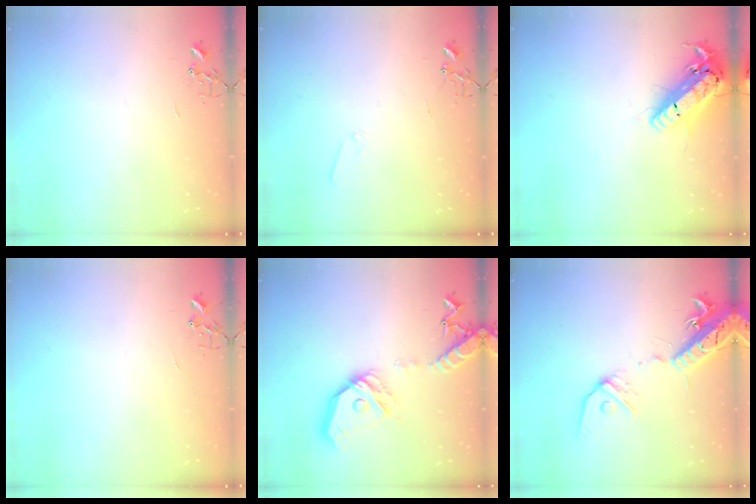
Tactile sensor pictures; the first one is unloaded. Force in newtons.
{"total": 4.8, "press": 4.7, "slide": 0.7}
{"total": 18.4, "press": 18.1, "slide": 3.2}
{"total": 0.0}
{"total": 17.9, "press": 17.7, "slide": 2.6}
{"total": 16.6, "press": 16.3, "slide": 3.5}